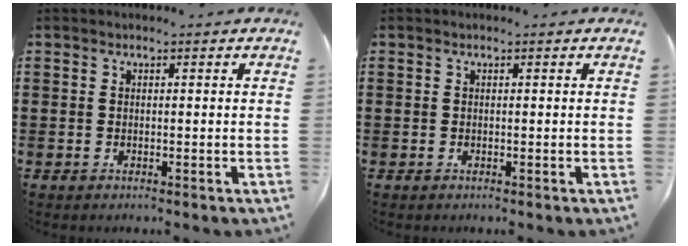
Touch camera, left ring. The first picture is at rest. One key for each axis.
{"total": 0.0}